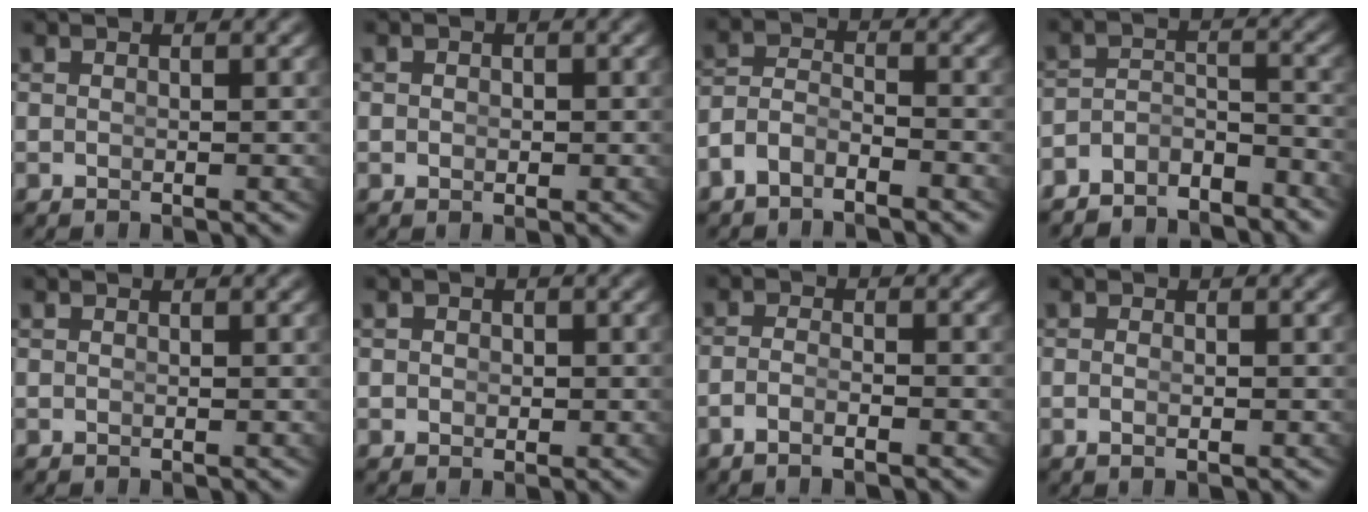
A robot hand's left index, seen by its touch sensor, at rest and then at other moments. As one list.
[{"total": 0.7, "force": [-0.2, 0.5, 0.4], "torque": [-0.009, -0.012, 0.002]}, {"total": 4.1, "force": [-2.8, 2.7, 1.4], "torque": [-0.037, -0.019, -0.048]}, {"total": 5.4, "force": [-4.6, 2.2, 1.6], "torque": [-0.016, -0.020, -0.079]}, {"total": 0.0}, {"total": 1.0, "force": [-0.2, 0.9, 0.5], "torque": [-0.007, -0.010, 0.000]}, {"total": 2.3, "force": [-1.9, 0.2, 1.3], "torque": [-0.033, -0.012, -0.027]}, {"total": 0.9, "force": [-0.6, -0.1, 0.6], "torque": [-0.017, -0.010, -0.006]}]